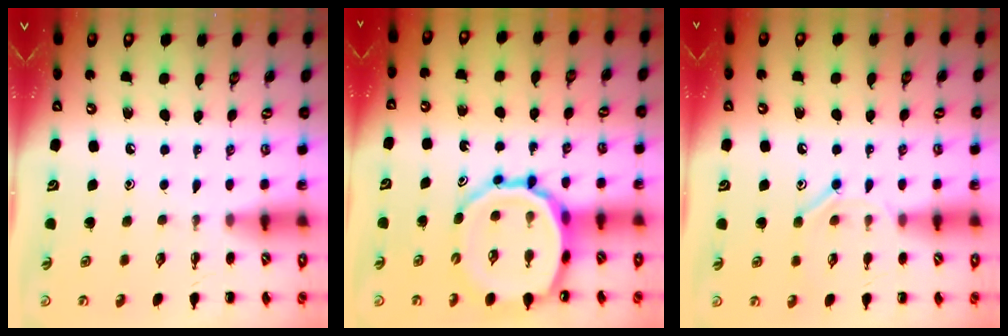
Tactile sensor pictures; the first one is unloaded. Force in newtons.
{"total": 16.3, "press": 15.8, "slide": 4.0}
{"total": 8.4, "press": 8.4, "slide": 0.6}